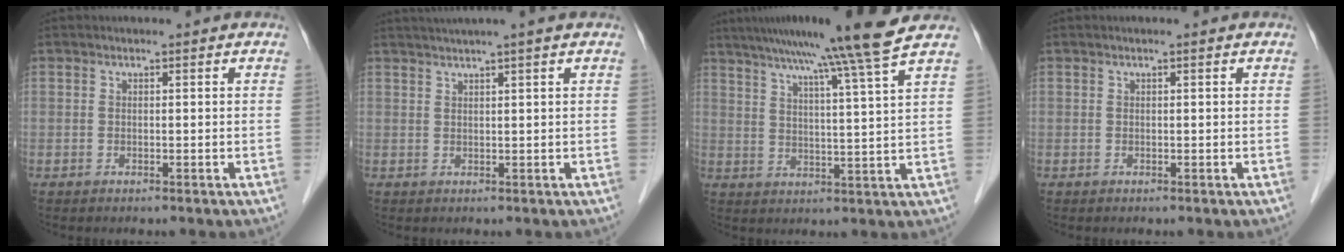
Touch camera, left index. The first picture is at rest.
{"total": 4.7, "force": [3.7, -1.2, 2.7], "torque": [-0.040, 0.021, 0.063]}
{"total": 14.4, "force": [11.2, -2.8, 8.5], "torque": [-0.135, -0.006, 0.151]}
{"total": 0.0}